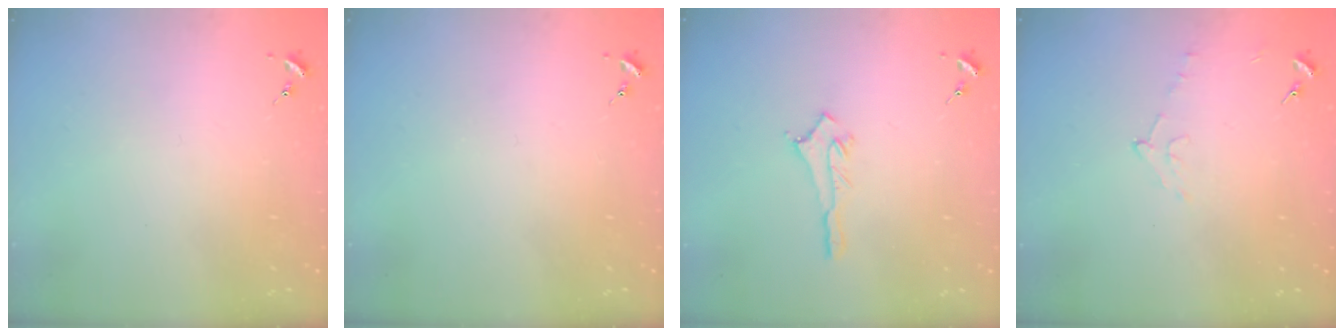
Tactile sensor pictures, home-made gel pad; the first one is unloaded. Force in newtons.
{"total": 0.0}
{"total": 2.8, "press": 2.8, "slide": 0.4}
{"total": 4.9, "press": 4.8, "slide": 1.3}